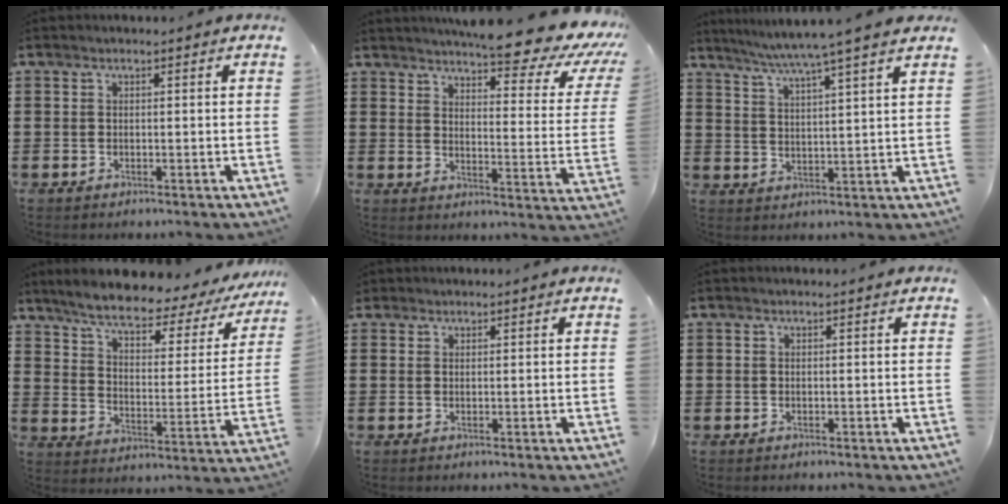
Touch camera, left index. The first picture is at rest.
{"total": 8.4, "force": [7.4, 0.5, 4.0], "torque": [-0.071, -0.062, 0.120]}
{"total": 6.1, "force": [5.1, -1.3, 3.1], "torque": [-0.075, -0.027, 0.085]}
{"total": 6.3, "force": [5.1, 0.9, 3.6], "torque": [-0.085, -0.031, 0.078]}
{"total": 0.8, "force": [0.7, 0.5, 0.1], "torque": [-0.004, 0.003, 0.013]}
{"total": 0.0}